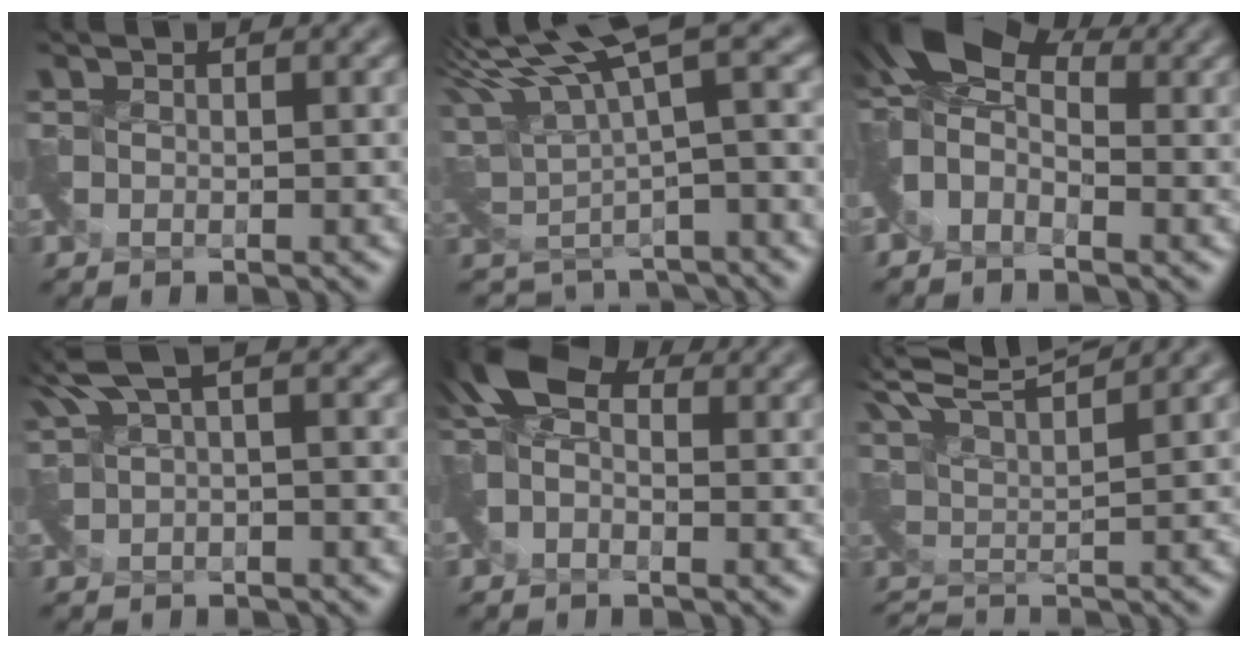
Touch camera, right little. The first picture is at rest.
{"total": 5.5, "force": [3.8, 1.7, 3.6], "torque": [-0.062, -0.003, 0.087]}
{"total": 5.6, "force": [0.6, 3.8, 4.2], "torque": [-0.084, 0.022, -0.004]}
{"total": 1.9, "force": [1.1, 0.9, 1.3], "torque": [-0.026, -0.002, 0.020]}
{"total": 3.5, "force": [-0.3, 2.6, 2.3], "torque": [-0.048, 0.012, -0.017]}
{"total": 5.6, "force": [5.0, 0.9, 2.2], "torque": [-0.037, 0.020, 0.086]}